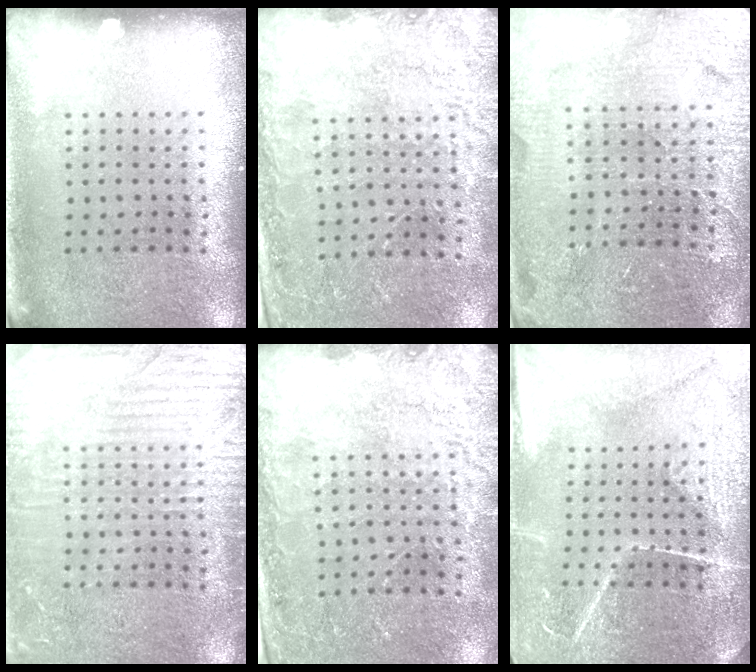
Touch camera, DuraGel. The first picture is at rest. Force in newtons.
{"total": 2.6, "press": 2.6, "slide": 0.3}
{"total": 4.3, "press": 4.2, "slide": 1.2}
{"total": 4.8, "press": 4.7, "slide": 0.6}
{"total": 2.5, "press": 2.5, "slide": 0.5}
{"total": 3.9, "press": 3.6, "slide": 1.4}